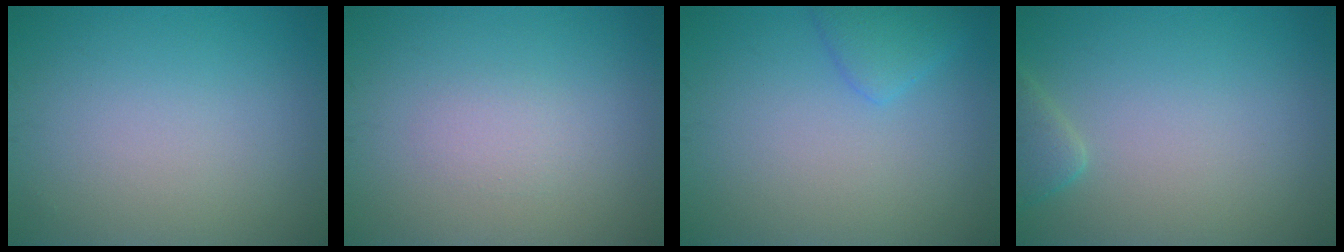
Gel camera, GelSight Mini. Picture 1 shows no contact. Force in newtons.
{"total": 1.1, "press": 1.1, "slide": 0.1}
{"total": 2.0, "press": 2.0, "slide": 0.1}
{"total": 1.8, "press": 1.8, "slide": 0.2}